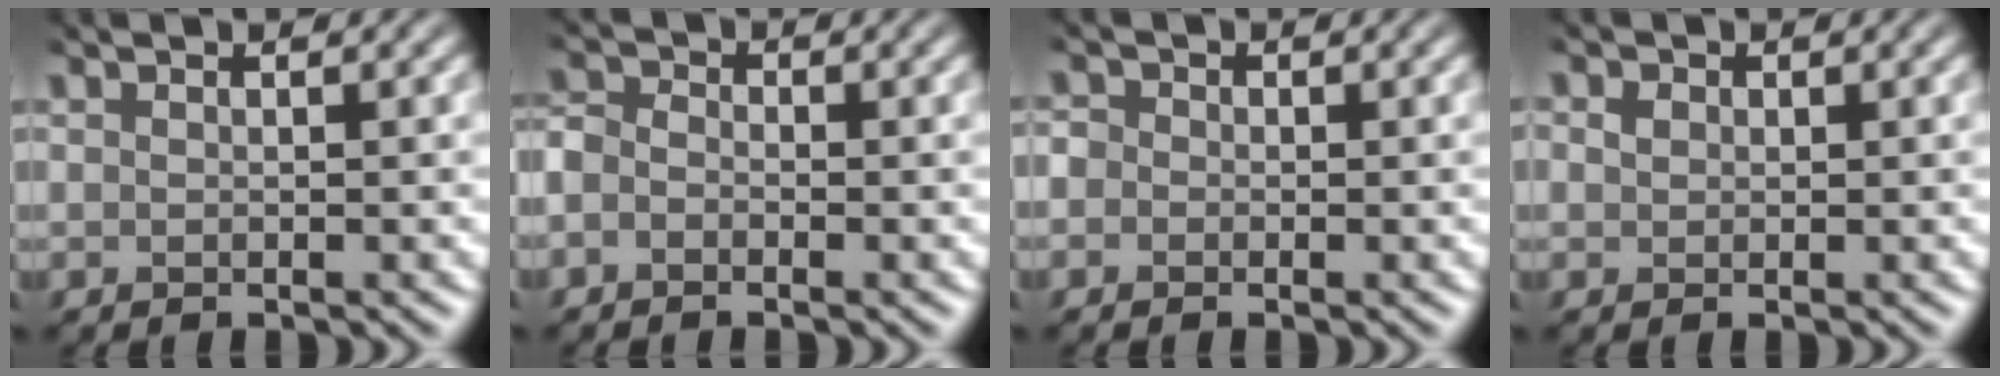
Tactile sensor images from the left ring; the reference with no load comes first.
{"total": 3.5, "force": [-3.0, -0.4, -1.8], "torque": [0.007, -0.014, -0.045]}
{"total": 2.9, "force": [-2.1, -0.5, -2.0], "torque": [0.016, -0.015, -0.025]}
{"total": 2.4, "force": [-1.3, -0.8, -1.9], "torque": [0.010, -0.013, -0.005]}